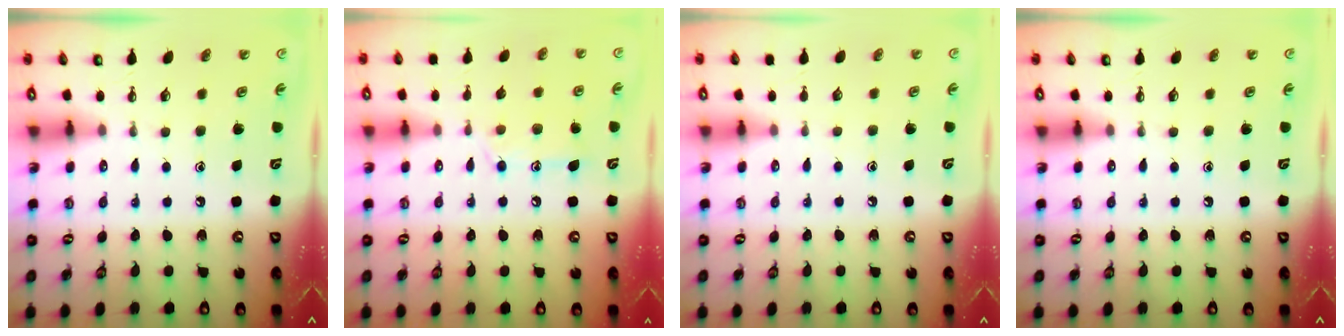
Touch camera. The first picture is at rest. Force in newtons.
{"total": 11.4, "press": 11.4, "slide": 0.8}
{"total": 2.6, "press": 2.5, "slide": 0.3}
{"total": 0.0}